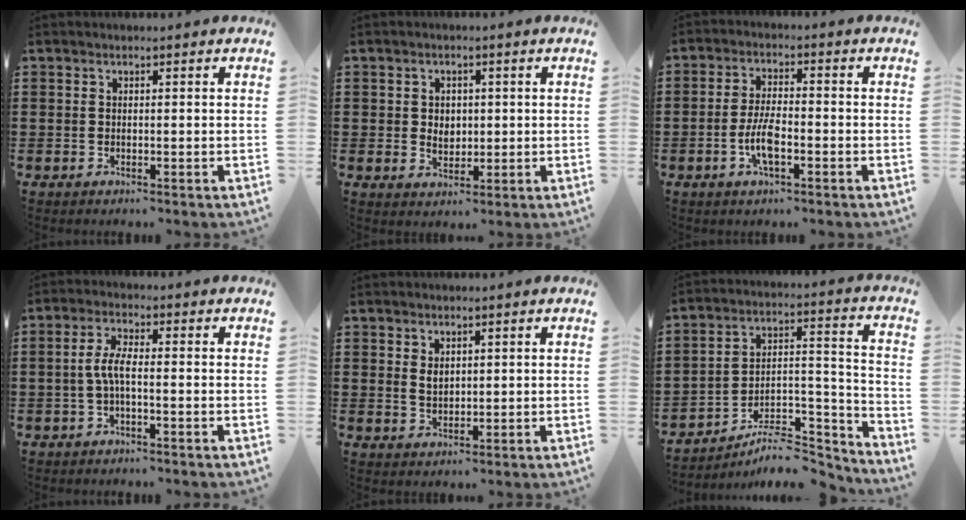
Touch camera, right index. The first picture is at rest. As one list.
[{"total": 2.6, "force": [0.3, 2.3, 1.2], "torque": [-0.022, 0.008, 0.000]}, {"total": 5.6, "force": [-1.9, 1.9, 5.0], "torque": [-0.112, -0.001, -0.042]}, {"total": 4.0, "force": [-0.8, 1.0, 3.8], "torque": [-0.091, -0.004, -0.024]}, {"total": 2.0, "force": [1.1, 1.2, 1.2], "torque": [-0.018, 0.001, 0.018]}, {"total": 7.2, "force": [-6.0, 2.4, 3.3], "torque": [-0.042, 0.014, -0.111]}]